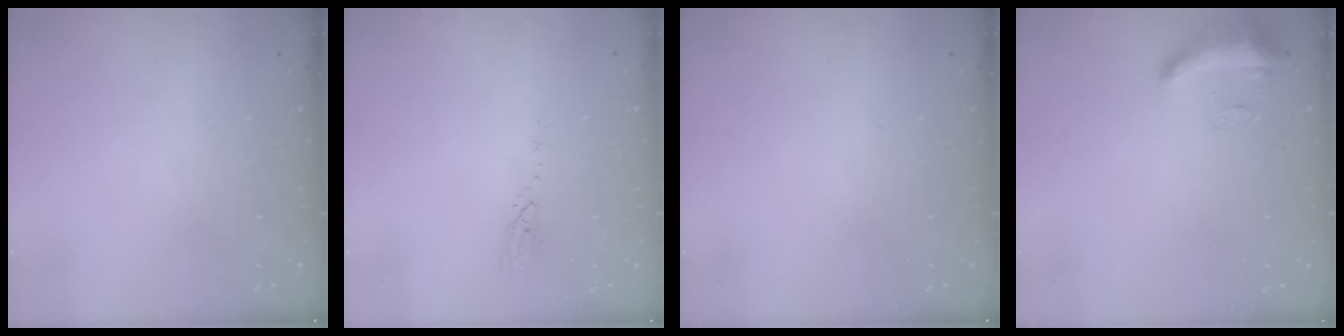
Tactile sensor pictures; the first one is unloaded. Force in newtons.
{"total": 3.7, "press": 3.7, "slide": 0.3}
{"total": 0.0}
{"total": 8.8, "press": 8.7, "slide": 0.8}